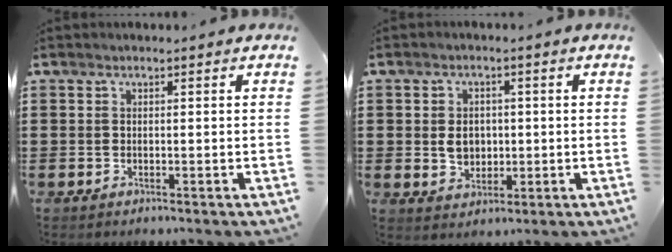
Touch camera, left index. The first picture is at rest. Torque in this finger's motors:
{"motor_torque": [1.07, 1.07, 0.11, 0.06]}